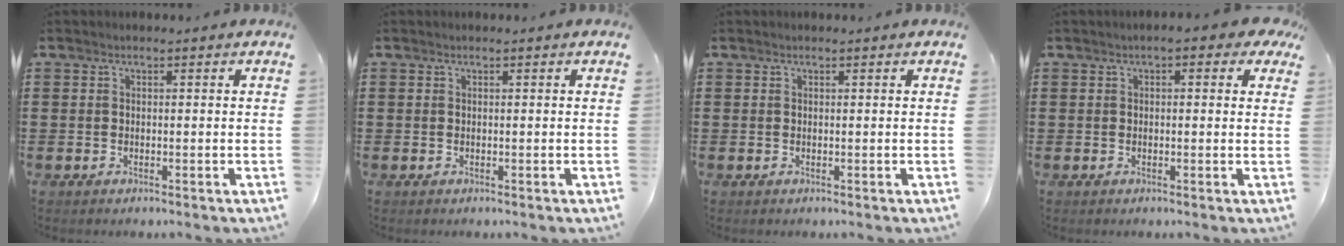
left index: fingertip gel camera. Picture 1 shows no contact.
{"total": 0.0}
{"total": 0.0}
{"total": 1.9, "force": [0.5, 0.7, 1.7], "torque": [-0.034, 0.007, 0.006]}